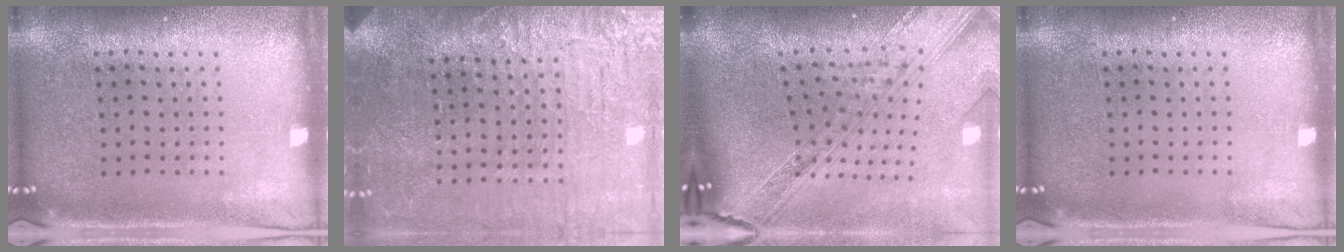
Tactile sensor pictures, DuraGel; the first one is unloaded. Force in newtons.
{"total": 3.7, "press": 3.4, "slide": 1.5}
{"total": 3.9, "press": 2.8, "slide": 2.6}
{"total": 0.0}